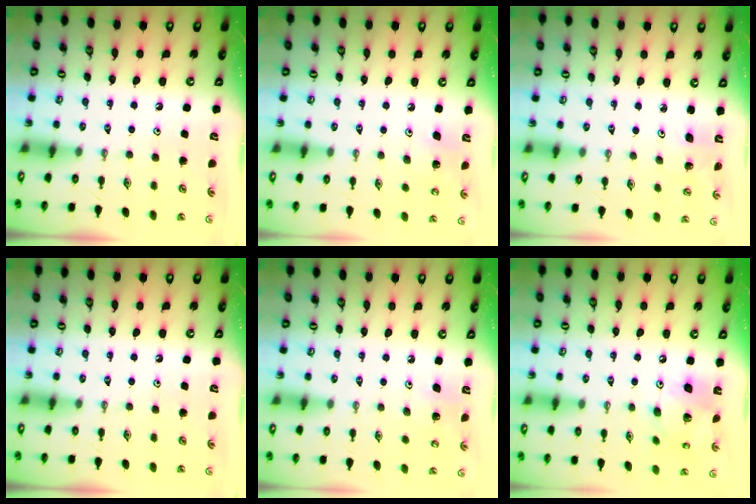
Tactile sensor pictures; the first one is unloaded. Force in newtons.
{"total": 7.4, "press": 7.4, "slide": 0.4}
{"total": 2.4, "press": 2.4, "slide": 0.1}
{"total": 0.0}
{"total": 4.9, "press": 4.9, "slide": 0.3}
{"total": 12.1, "press": 12.0, "slide": 1.0}